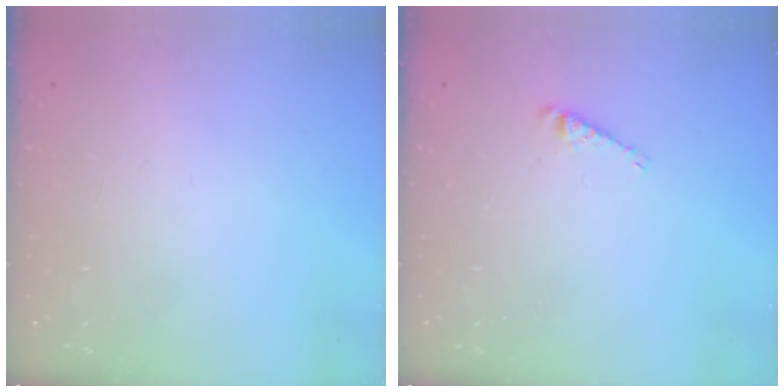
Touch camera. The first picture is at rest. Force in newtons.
{"total": 3.0, "press": 3.0, "slide": 0.4}